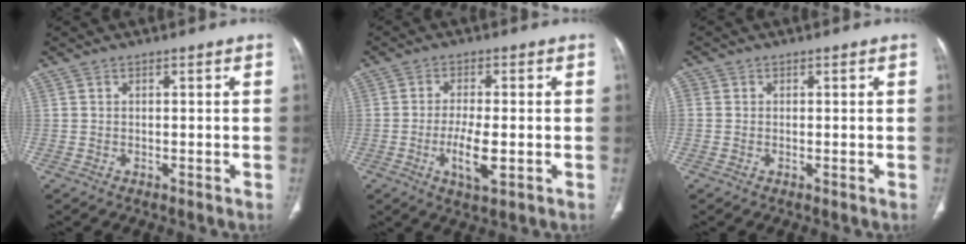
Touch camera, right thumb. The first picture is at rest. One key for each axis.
{"total": 6.7, "fx": -1.6, "fy": 2.1, "fz": 6.2, "tx": -0.119, "ty": -0.010, "tz": -0.027}
{"total": 1.3, "fx": 0.0, "fy": 1.2, "fz": 0.5, "tx": -0.006, "ty": 0.003, "tz": -0.004}